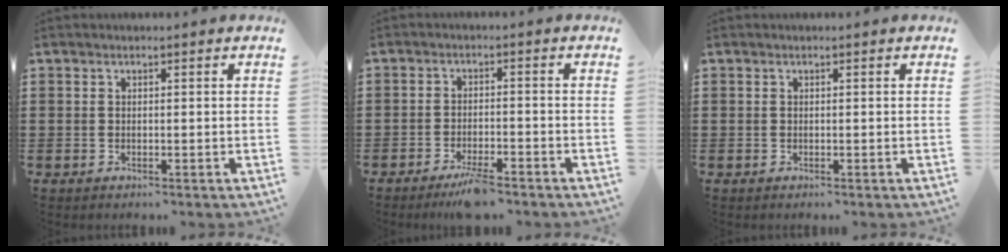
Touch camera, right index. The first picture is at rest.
{"total": 3.9, "force": [-3.1, 0.4, 2.2], "torque": [-0.044, -0.001, -0.059]}
{"total": 0.0}